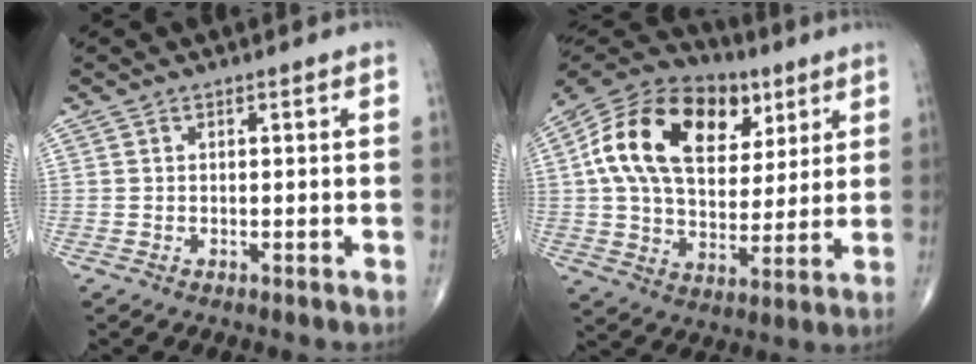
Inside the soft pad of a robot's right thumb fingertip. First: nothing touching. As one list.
[{"total": 23.7, "force": [7.5, 15.3, 16.5], "torque": [-0.276, 0.009, 0.121]}]